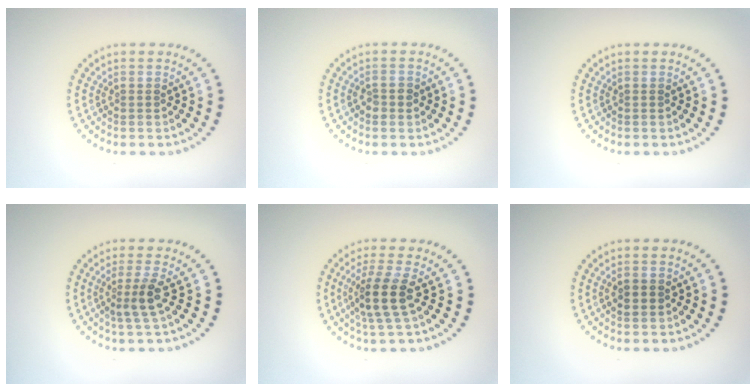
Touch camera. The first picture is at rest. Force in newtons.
{"total": 1.3, "press": 1.3, "slide": 0.2}
{"total": 0.0}
{"total": 2.4, "press": 1.7, "slide": 1.6}
{"total": 3.7, "press": 3.0, "slide": 2.2}
{"total": 2.2, "press": 2.2, "slide": 0.2}